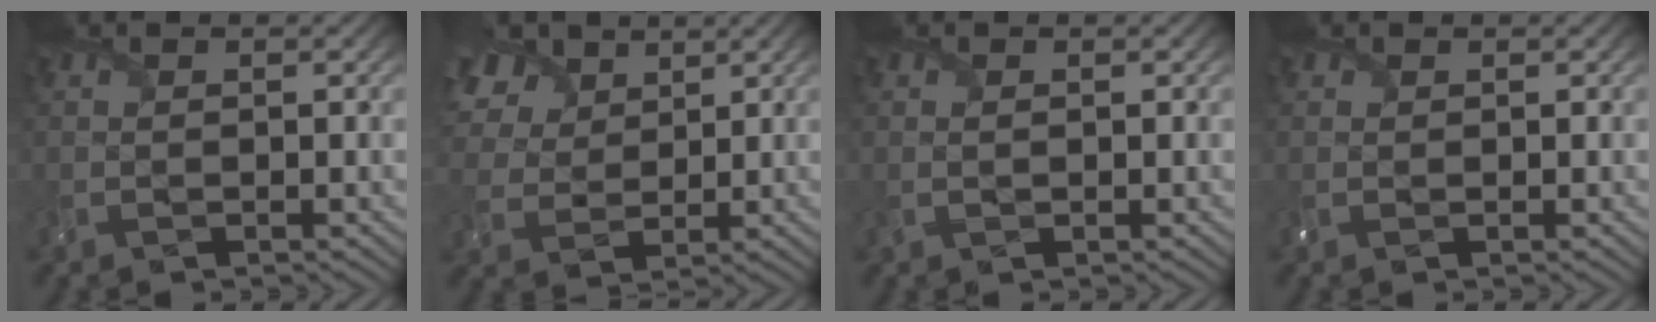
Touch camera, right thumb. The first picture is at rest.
{"total": 8.9, "force": [4.9, 5.8, 4.7], "torque": [-0.148, 0.023, 0.087]}
{"total": 0.6, "force": [0.1, 0.4, 0.5], "torque": [-0.014, -0.001, 0.003]}
{"total": 0.9, "force": [0.5, 0.7, 0.2], "torque": [-0.006, 0.003, 0.009]}